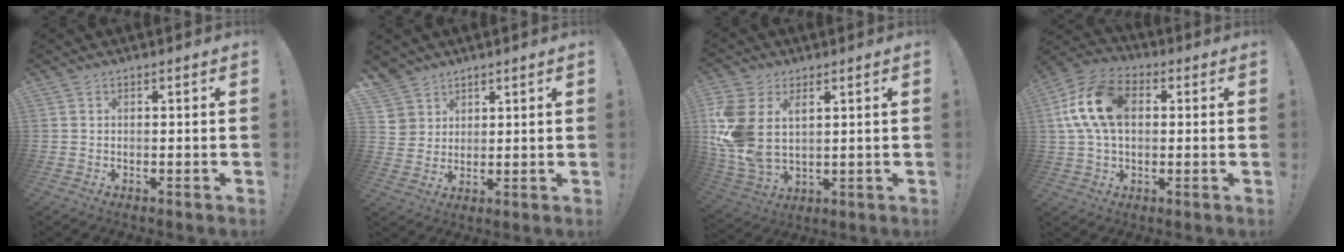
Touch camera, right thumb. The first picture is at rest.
{"total": 5.7, "force": [3.7, 4.4, 0.3], "torque": [-0.011, -0.032, 0.074]}
{"total": 13.6, "force": [4.1, 9.2, 9.2], "torque": [-0.203, -0.020, 0.079]}
{"total": 16.3, "force": [2.6, 10.7, 12.0], "torque": [-0.237, 0.009, 0.051]}